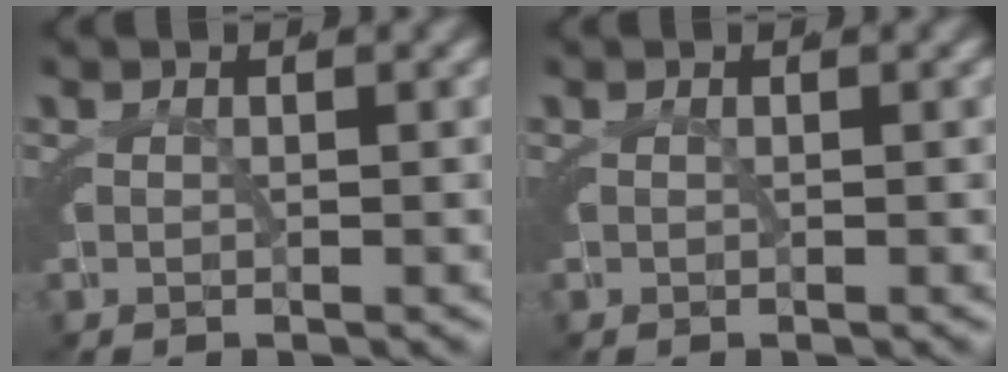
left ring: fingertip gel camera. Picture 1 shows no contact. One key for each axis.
{"total": 0.0}